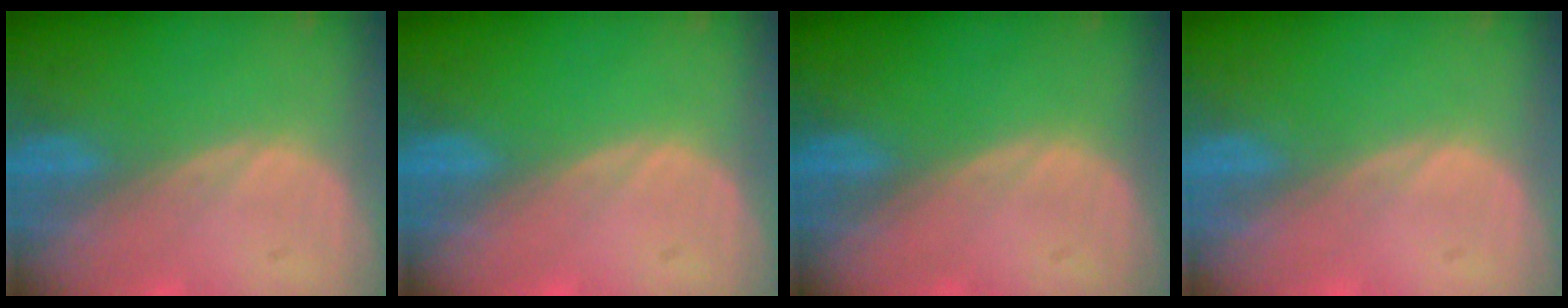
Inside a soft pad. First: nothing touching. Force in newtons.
{"total": 0.0}
{"total": 0.0}
{"total": 0.5, "press": 0.1, "slide": 0.5}